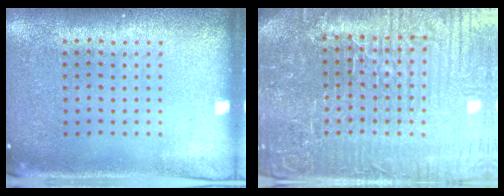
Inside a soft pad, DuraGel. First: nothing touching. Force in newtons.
{"total": 6.8, "press": 6.1, "slide": 3.0}